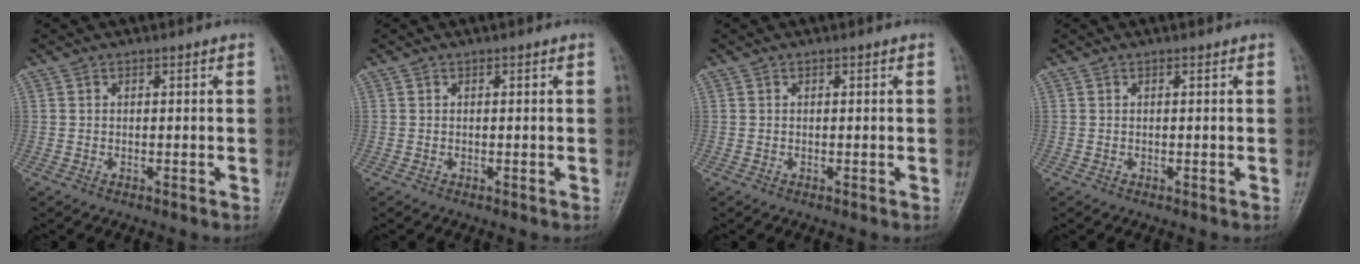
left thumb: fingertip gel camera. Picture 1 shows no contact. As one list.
[{"total": 0.0}, {"total": 0.0}, {"total": 0.0}]